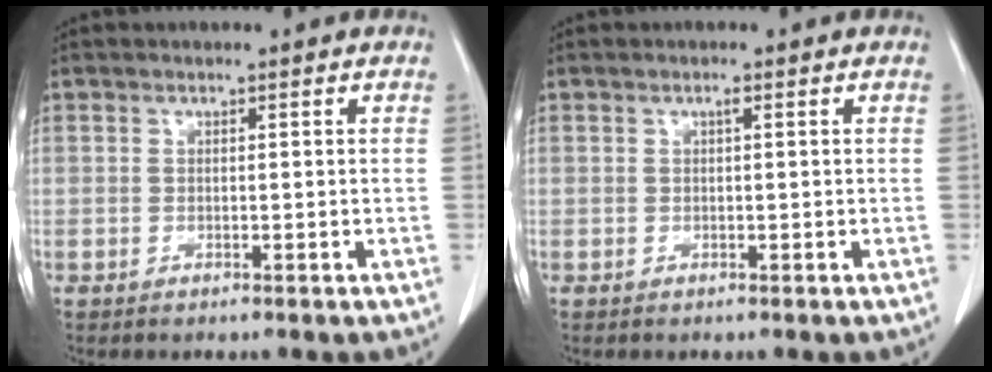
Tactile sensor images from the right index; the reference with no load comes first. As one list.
[{"total": 0.6, "force": [0.2, 0.1, 0.5], "torque": [-0.011, 0.001, 0.002]}]